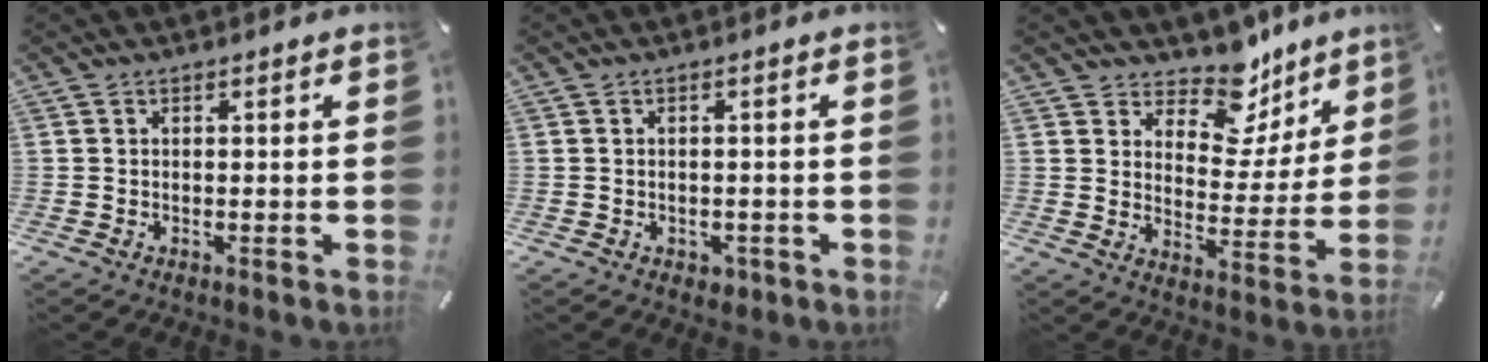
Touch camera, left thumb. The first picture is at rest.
{"total": 2.0, "force": [-0.8, 1.6, 0.9], "torque": [-0.016, 0.004, -0.016]}
{"total": 13.1, "force": [10.1, 6.9, 4.5], "torque": [-0.065, -0.091, 0.181]}